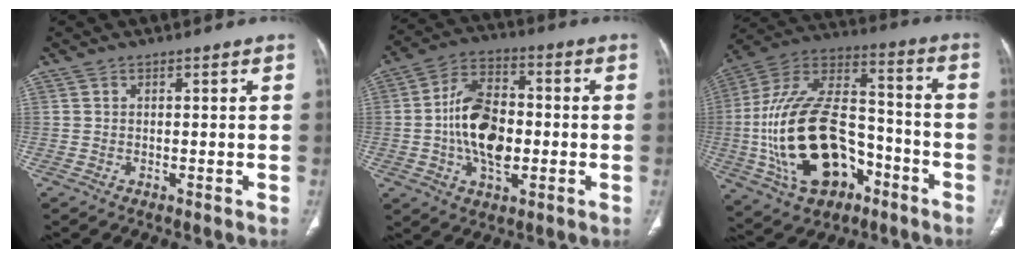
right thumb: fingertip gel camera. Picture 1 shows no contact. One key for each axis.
{"total": 14.4, "fx": -1.4, "fy": 8.6, "fz": 11.5, "tx": -0.191, "ty": 0.021, "tz": -0.027}
{"total": 26.7, "fx": -7.7, "fy": 16.3, "fz": 19.6, "tx": -0.366, "ty": 0.057, "tz": -0.115}